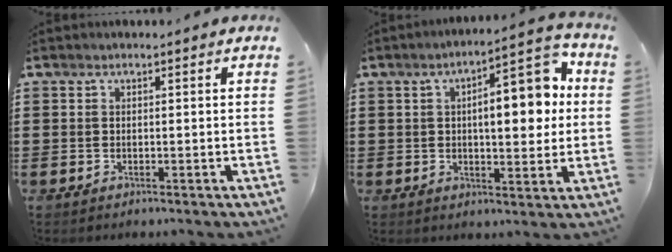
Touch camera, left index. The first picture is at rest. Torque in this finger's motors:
{"motor_torque": [2.14, 0.00, 1.04, 0.21]}